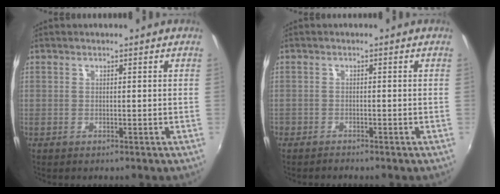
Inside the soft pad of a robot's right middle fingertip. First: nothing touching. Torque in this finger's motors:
{"motor_torque": [-0.42, -0.21, 0.03, -0.03]}